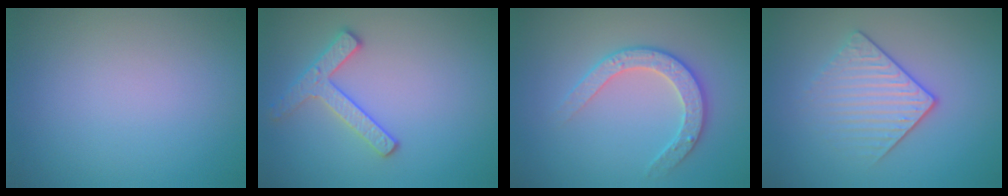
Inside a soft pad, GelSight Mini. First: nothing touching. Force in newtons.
{"total": 2.5, "press": 2.4, "slide": 0.5}
{"total": 2.9, "press": 2.8, "slide": 0.8}
{"total": 3.4, "press": 2.9, "slide": 1.9}